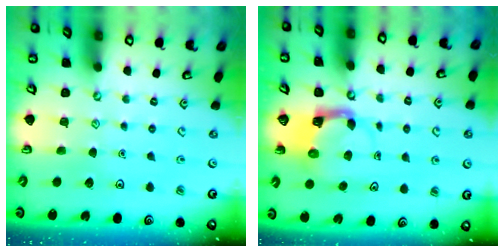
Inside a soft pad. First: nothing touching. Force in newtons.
{"total": 4.0, "press": 3.9, "slide": 0.7}